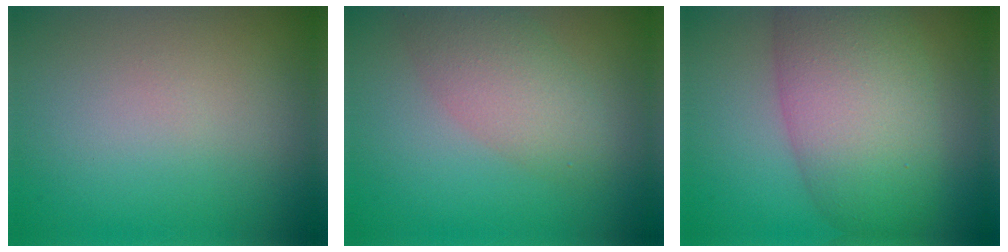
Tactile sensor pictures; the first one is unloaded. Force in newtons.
{"total": 4.0, "press": 4.0, "slide": 0.0}
{"total": 9.2, "press": 9.2, "slide": 0.2}